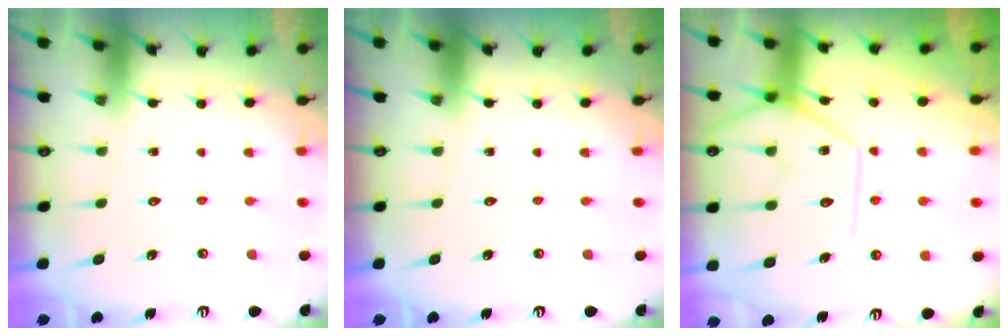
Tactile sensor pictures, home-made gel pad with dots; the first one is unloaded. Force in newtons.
{"total": 0.0}
{"total": 13.4, "press": 13.3, "slide": 1.3}